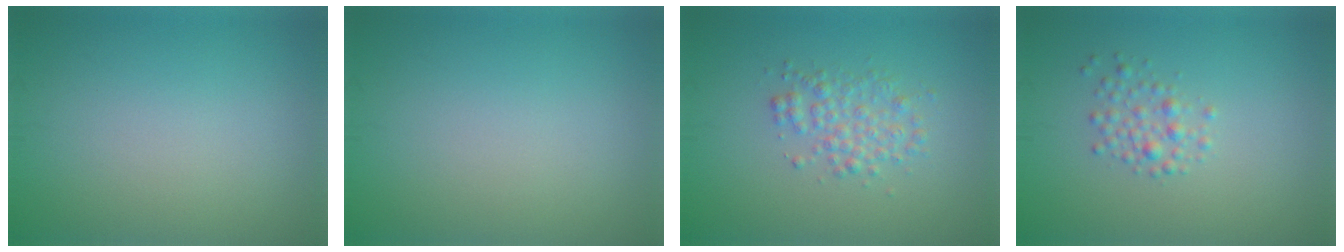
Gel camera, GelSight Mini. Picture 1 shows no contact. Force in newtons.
{"total": 0.0}
{"total": 2.6, "press": 2.6, "slide": 0.0}
{"total": 1.8, "press": 1.8, "slide": 0.0}